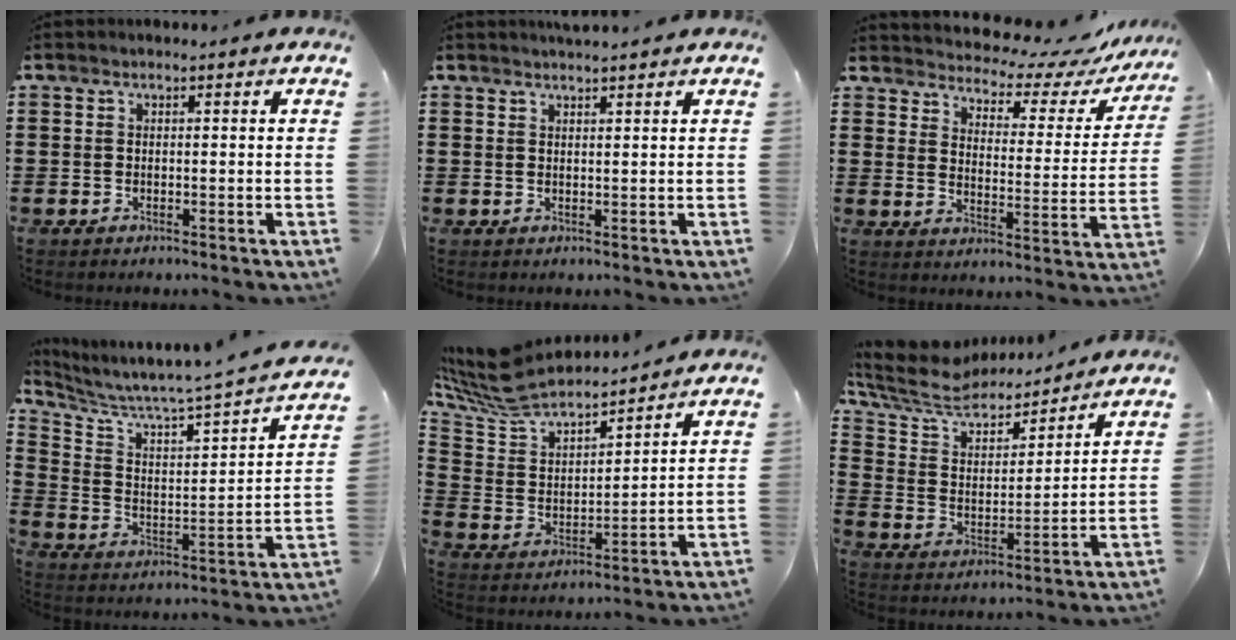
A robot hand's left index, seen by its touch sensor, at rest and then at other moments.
{"total": 1.3, "force": [1.3, 0.0, 0.2], "torque": [-0.006, 0.001, 0.025]}
{"total": 4.7, "force": [4.5, 1.0, 0.9], "torque": [-0.031, -0.042, 0.067]}
{"total": 3.8, "force": [3.5, -0.7, 1.5], "torque": [-0.050, -0.052, 0.046]}
{"total": 7.8, "force": [7.2, 2.2, 2.3], "torque": [-0.082, -0.043, 0.126]}
{"total": 8.1, "force": [7.1, 2.5, 3.0], "torque": [-0.093, -0.045, 0.122]}